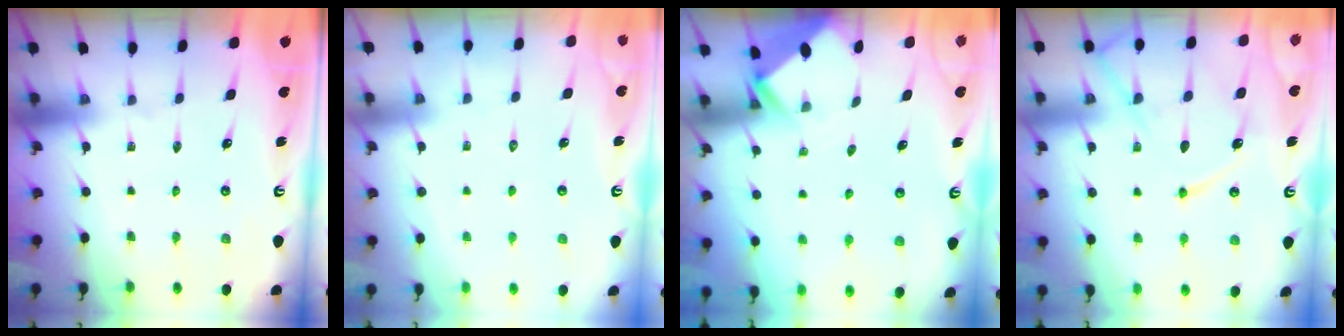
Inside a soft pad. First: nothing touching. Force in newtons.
{"total": 2.9, "press": 2.9, "slide": 0.4}
{"total": 2.7, "press": 2.7, "slide": 0.2}
{"total": 11.6, "press": 11.5, "slide": 1.2}